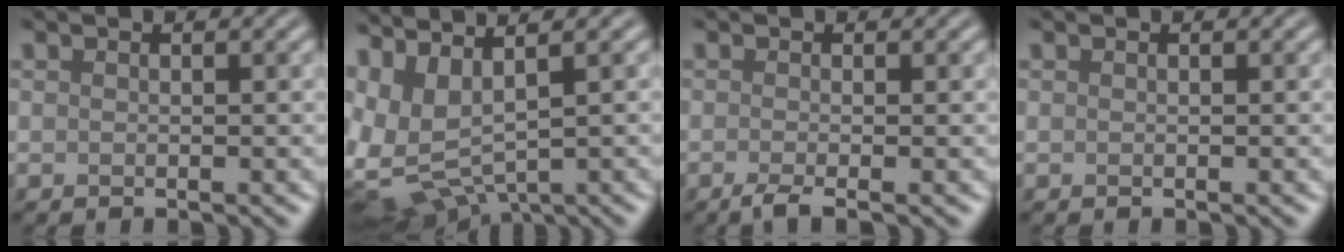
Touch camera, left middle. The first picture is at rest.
{"total": 6.7, "force": [0.8, 3.5, 5.6], "torque": [-0.132, -0.012, 0.028]}
{"total": 1.9, "force": [-1.0, 0.4, 1.6], "torque": [-0.025, -0.005, -0.026]}
{"total": 0.0}